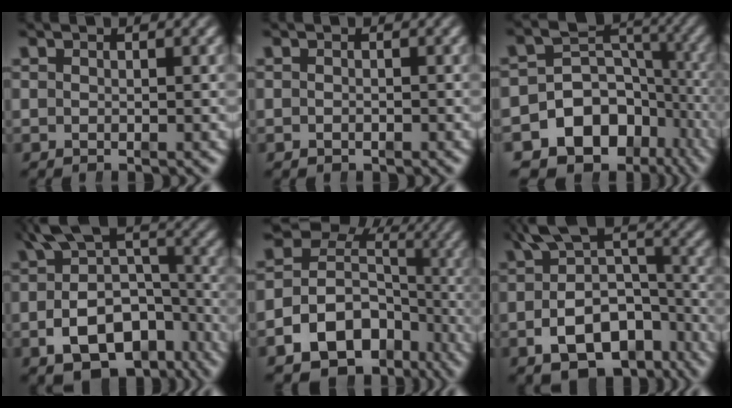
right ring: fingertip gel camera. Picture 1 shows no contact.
{"total": 0.6, "force": [-0.6, 0.2, 0.0], "torque": [-0.002, -0.011, -0.004]}
{"total": 19.9, "force": [-8.5, 15.9, 8.3], "torque": [-0.172, -0.085, -0.123]}
{"total": 9.9, "force": [-4.2, 6.5, 6.2], "torque": [-0.097, -0.025, -0.063]}
{"total": 16.7, "force": [-5.8, 13.8, 7.5], "torque": [-0.138, -0.062, -0.085]}
{"total": 9.0, "force": [-3.9, 5.8, 5.7], "torque": [-0.089, -0.022, -0.058]}